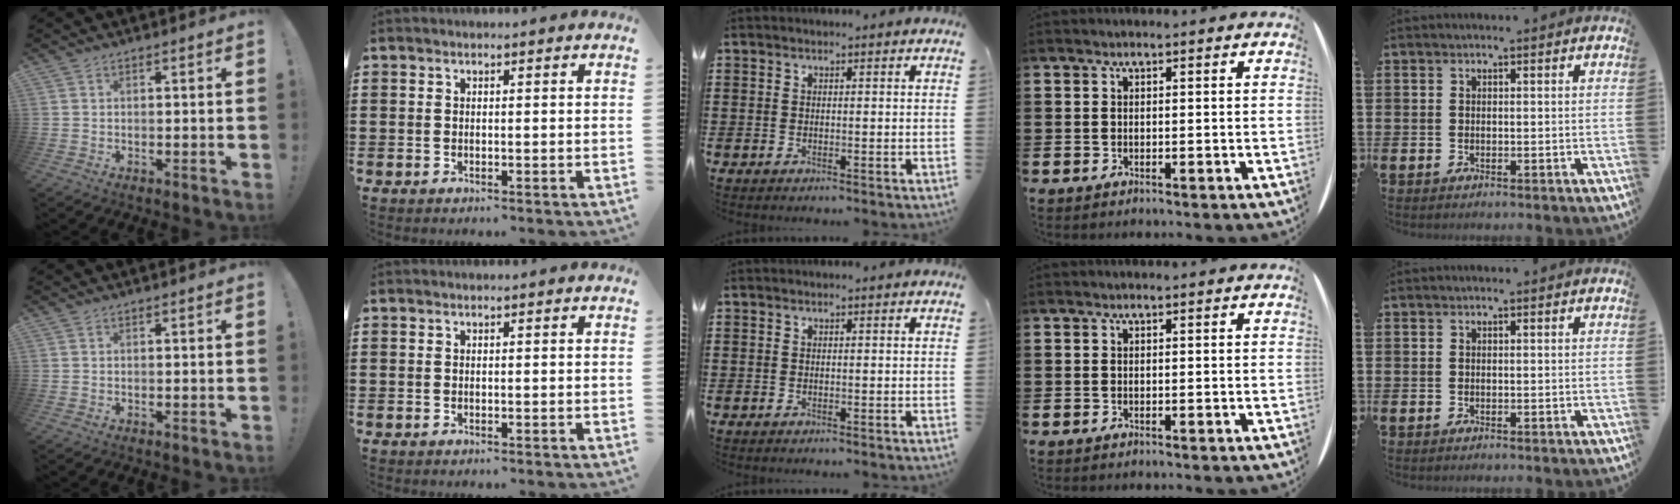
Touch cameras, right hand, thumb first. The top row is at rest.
{}